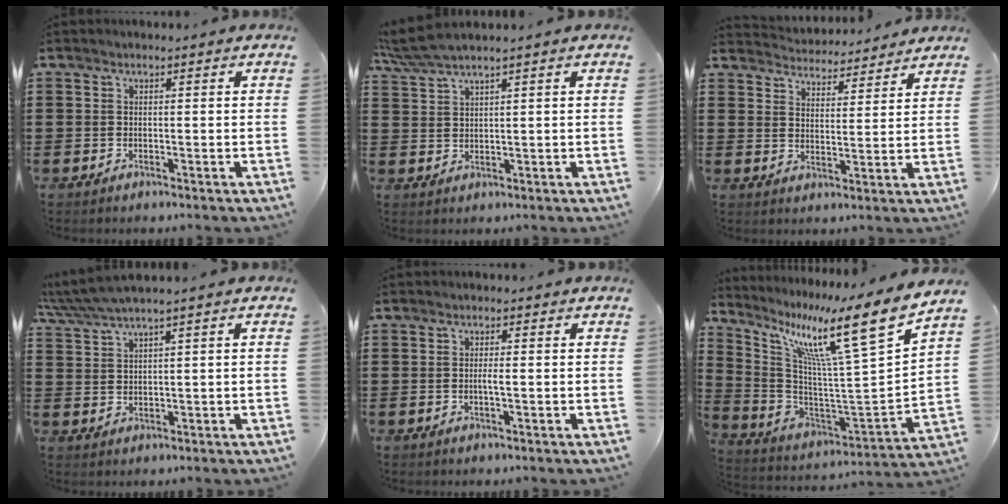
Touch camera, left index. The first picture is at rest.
{"total": 3.6, "force": [2.9, 0.0, 2.2], "torque": [-0.058, -0.004, 0.050]}
{"total": 4.1, "force": [4.1, 0.2, -0.2], "torque": [-0.015, -0.026, 0.071]}
{"total": 3.1, "force": [2.4, -0.2, 1.9], "torque": [-0.053, -0.008, 0.039]}
{"total": 1.4, "force": [-0.2, 0.0, 1.3], "torque": [-0.025, -0.003, -0.004]}
{"total": 13.6, "force": [8.7, 0.6, 10.4], "torque": [-0.194, -0.073, 0.124]}